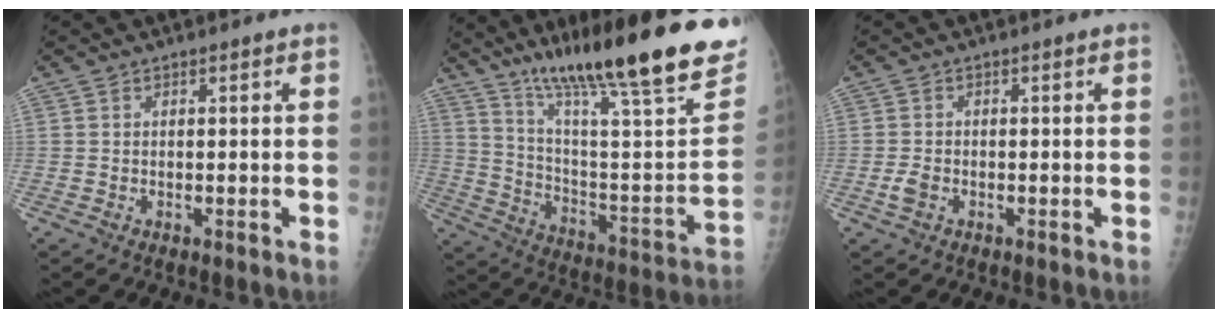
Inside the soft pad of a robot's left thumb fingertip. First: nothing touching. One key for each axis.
{"total": 32.6, "fx": 22.3, "fy": 5.3, "fz": 23.1, "tx": -0.329, "ty": -0.077, "tz": 0.341}
{"total": 2.1, "fx": -0.7, "fy": 1.3, "fz": 1.4, "tx": -0.031, "ty": 0.005, "tz": -0.012}